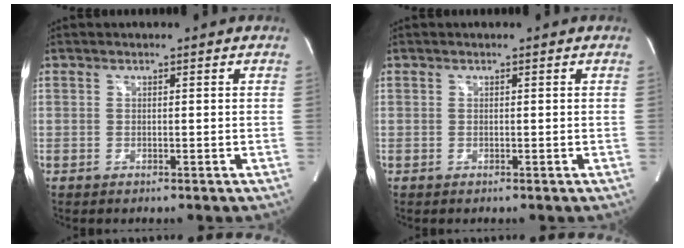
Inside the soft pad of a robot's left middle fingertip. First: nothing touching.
{"total": 0.0}